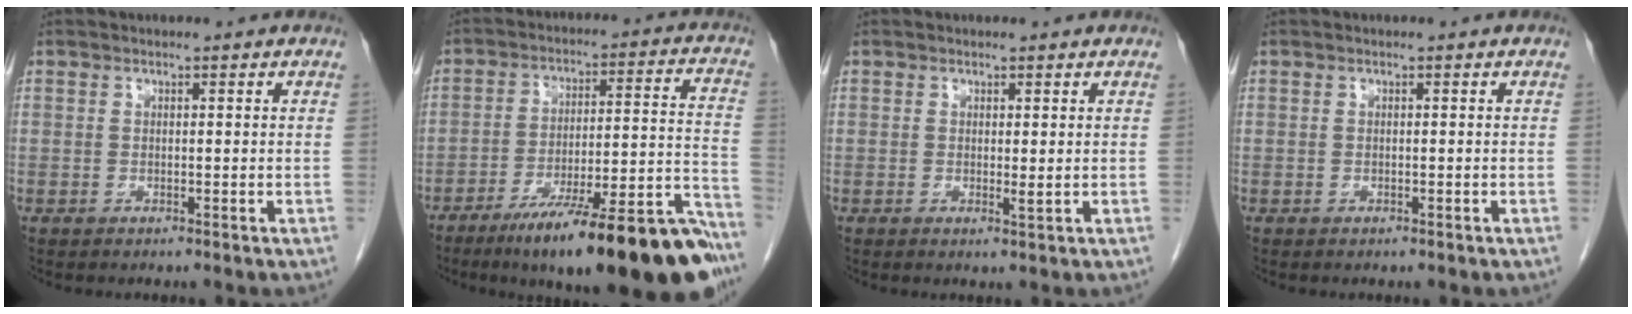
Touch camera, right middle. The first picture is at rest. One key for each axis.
{"total": 24.7, "fx": -18.1, "fy": 2.7, "fz": 16.6, "tx": -0.152, "ty": 0.017, "tz": -0.269}
{"total": 0.9, "fx": 0.3, "fy": 0.0, "fz": 0.8, "tx": -0.018, "ty": -0.006, "tz": 0.007}
{"total": 0.0}